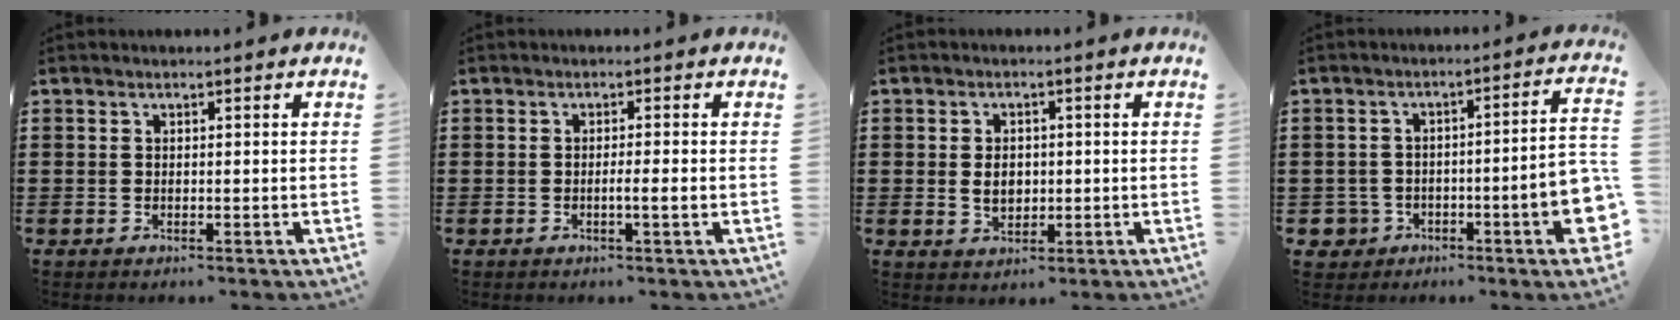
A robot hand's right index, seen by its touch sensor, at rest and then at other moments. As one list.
[{"total": 2.0, "force": [-0.6, -0.2, 1.9], "torque": [-0.030, -0.006, -0.013]}, {"total": 3.4, "force": [0.0, 2.3, 2.5], "torque": [-0.045, 0.002, -0.002]}, {"total": 7.8, "force": [-2.8, 3.1, 6.6], "torque": [-0.122, -0.006, -0.047]}]